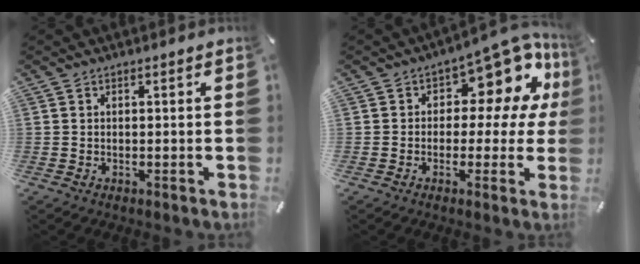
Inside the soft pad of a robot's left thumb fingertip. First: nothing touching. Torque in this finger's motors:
{"motor_torque": [0.44, 0.41, 0.57, 0.38, 0.06]}